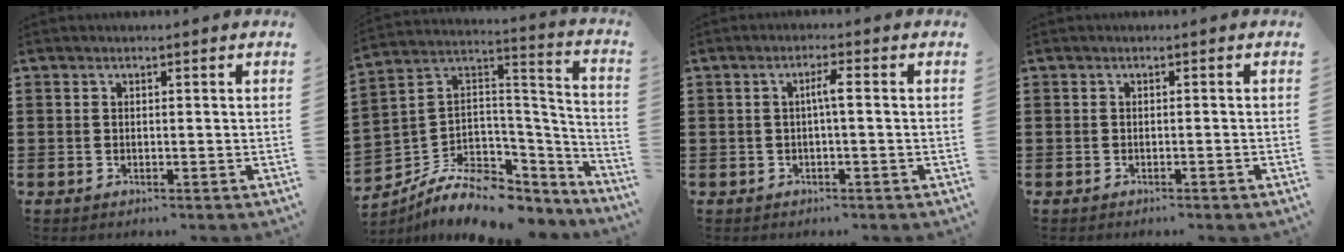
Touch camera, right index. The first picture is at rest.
{"total": 9.0, "force": [-5.9, 5.3, 4.3], "torque": [-0.095, 0.007, -0.105]}
{"total": 2.3, "force": [-0.2, 0.1, 2.3], "torque": [-0.045, 0.001, -0.007]}
{"total": 0.6, "force": [-0.6, -0.1, 0.0], "torque": [-0.002, -0.002, -0.012]}